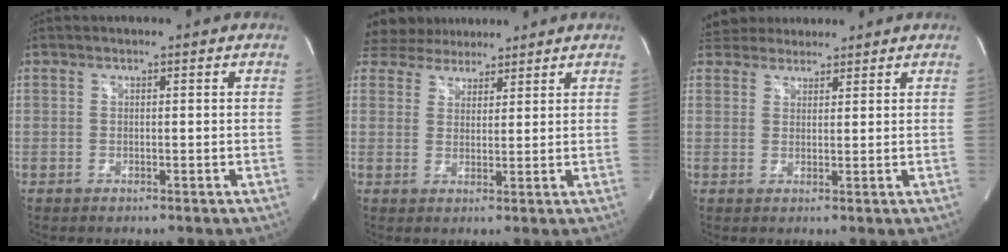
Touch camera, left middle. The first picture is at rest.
{"total": 8.9, "force": [7.8, 3.7, 2.3], "torque": [-0.042, 0.029, 0.129]}
{"total": 5.2, "force": [4.7, 2.2, 0.6], "torque": [-0.008, 0.030, 0.080]}